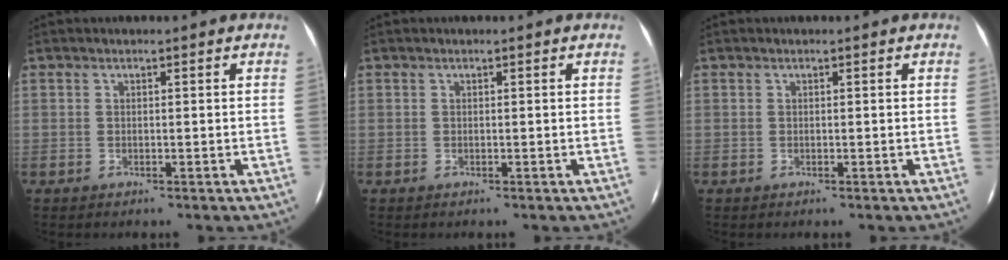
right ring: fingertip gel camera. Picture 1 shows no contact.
{"total": 0.0}
{"total": 0.0}